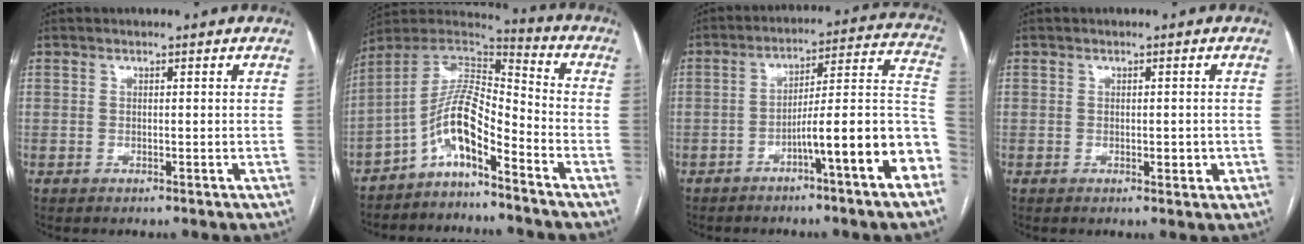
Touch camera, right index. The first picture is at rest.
{"total": 10.4, "force": [-5.9, 2.3, 8.2], "torque": [-0.157, 0.033, -0.110]}
{"total": 14.8, "force": [-6.5, 0.2, 13.3], "torque": [-0.167, 0.029, -0.096]}
{"total": 1.9, "force": [-0.3, 1.0, 1.6], "torque": [-0.020, 0.003, 0.001]}